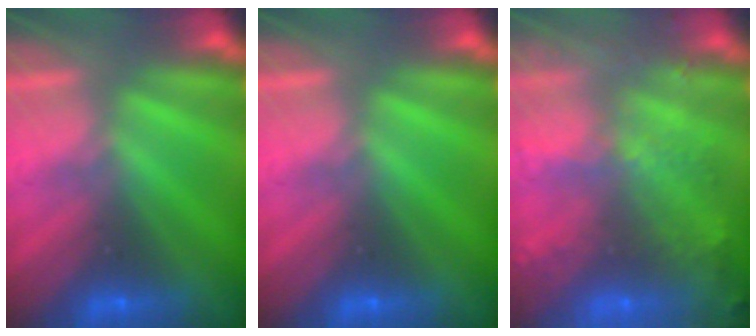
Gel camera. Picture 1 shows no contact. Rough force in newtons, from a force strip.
{"total": 0.0}
{"total": 8.1}